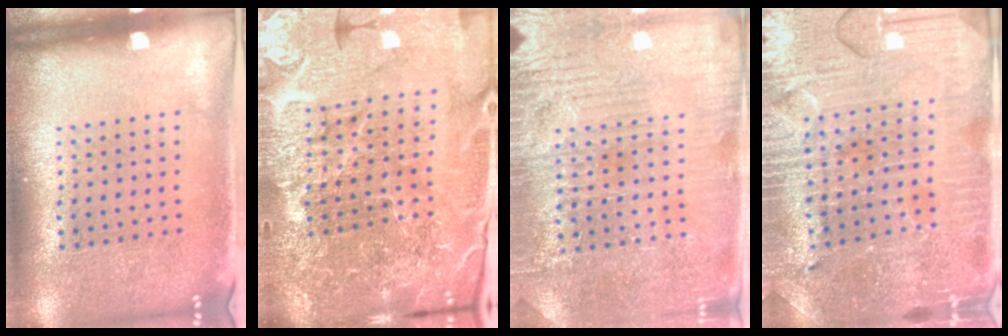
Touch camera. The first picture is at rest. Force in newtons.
{"total": 6.7, "press": 5.9, "slide": 3.1}
{"total": 3.6, "press": 3.5, "slide": 0.6}
{"total": 3.5, "press": 3.4, "slide": 0.6}